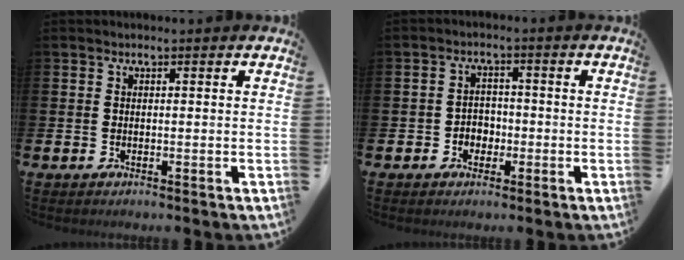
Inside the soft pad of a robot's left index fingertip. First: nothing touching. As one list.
[{"total": 2.6, "force": [-1.2, 2.2, 0.7], "torque": [-0.018, 0.006, -0.030]}]